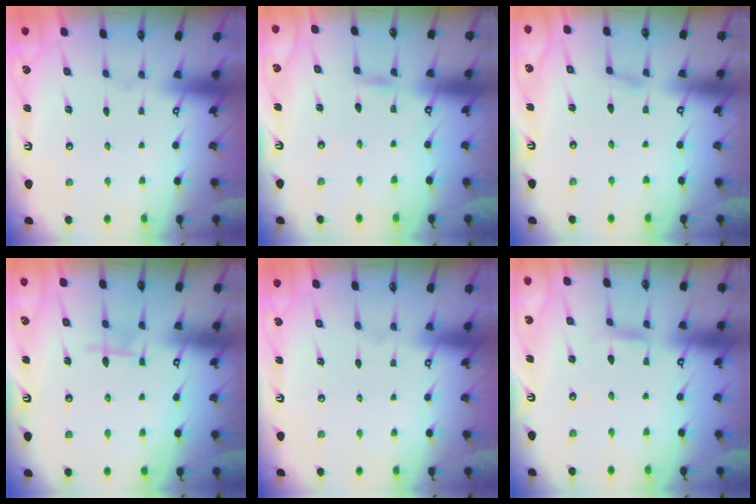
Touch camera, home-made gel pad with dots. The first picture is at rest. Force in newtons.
{"total": 2.7, "press": 2.7, "slide": 0.2}
{"total": 1.6, "press": 1.6, "slide": 0.1}
{"total": 5.8, "press": 5.8, "slide": 0.8}
{"total": 0.0}
{"total": 2.9, "press": 2.9, "slide": 0.0}